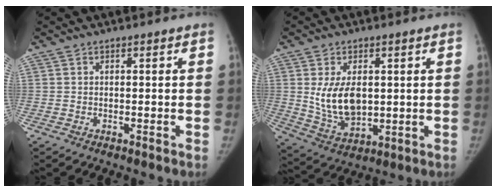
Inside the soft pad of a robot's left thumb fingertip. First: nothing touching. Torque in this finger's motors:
{"motor_torque": [1.13, 1.18, 0.93, -0.79, 0.07]}